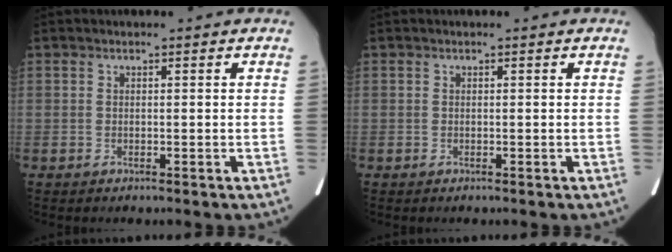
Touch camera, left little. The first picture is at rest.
{"total": 0.0}